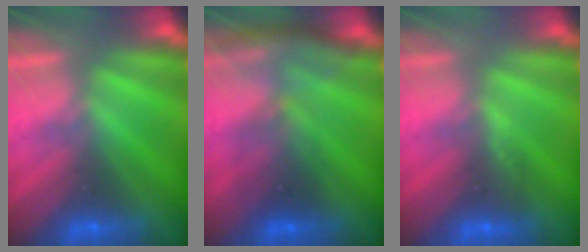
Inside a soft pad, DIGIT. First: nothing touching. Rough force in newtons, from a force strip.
{"total": 2.8}
{"total": 3.2}